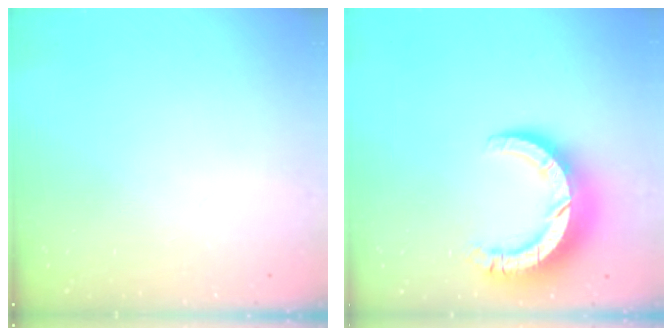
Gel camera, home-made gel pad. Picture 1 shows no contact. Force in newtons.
{"total": 11.5, "press": 11.5, "slide": 1.0}